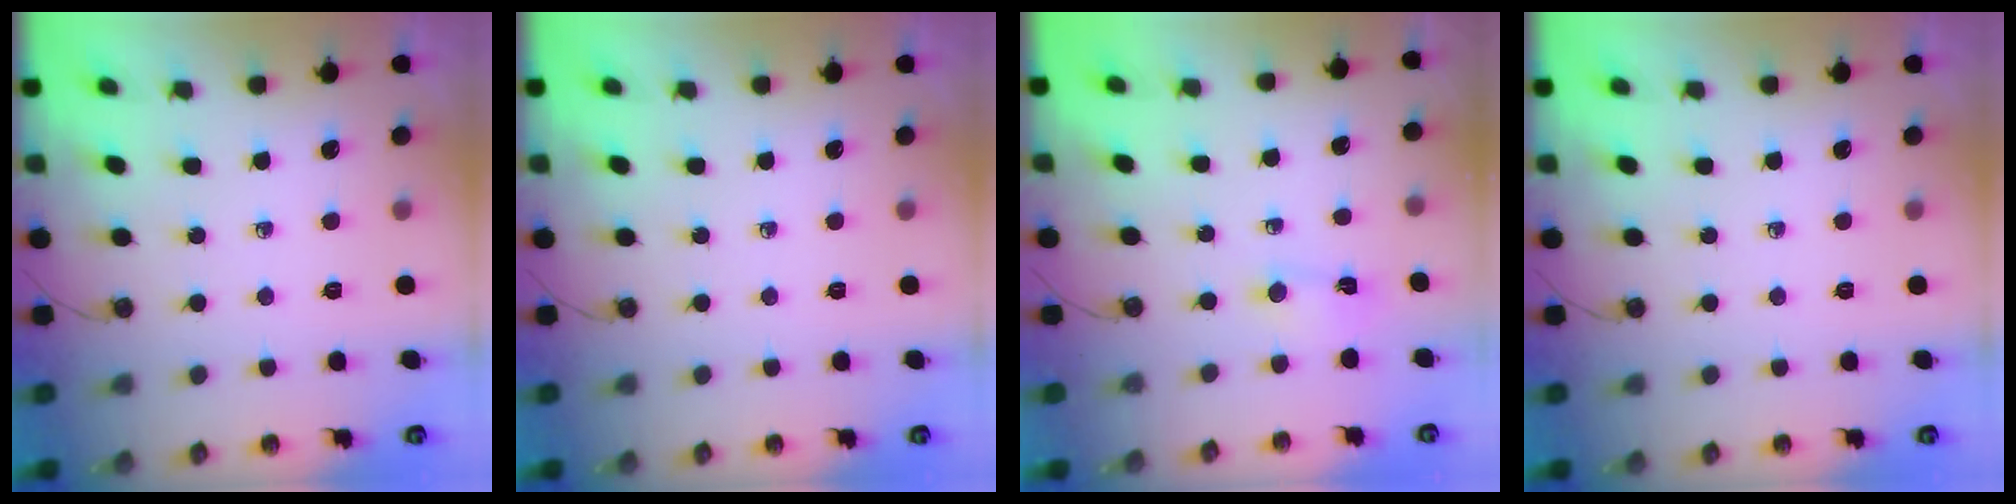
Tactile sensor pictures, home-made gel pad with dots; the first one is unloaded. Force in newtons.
{"total": 0.0}
{"total": 2.5, "press": 2.5, "slide": 0.4}
{"total": 0.0}